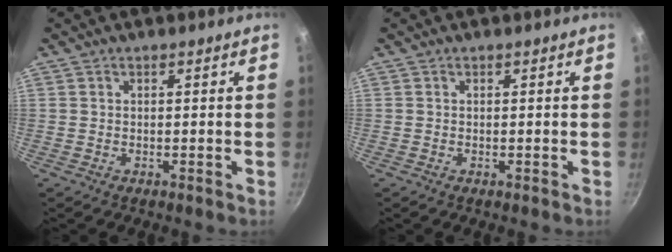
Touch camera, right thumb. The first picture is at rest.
{"total": 0.0}